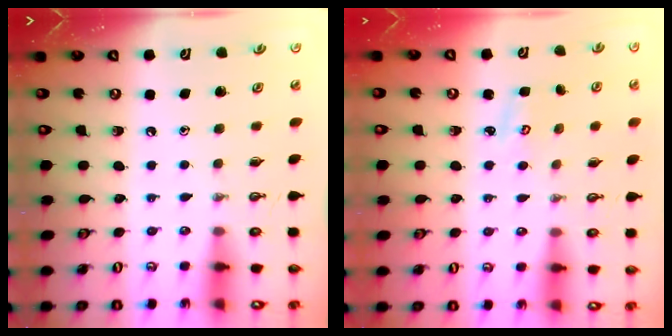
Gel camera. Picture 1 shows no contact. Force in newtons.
{"total": 2.6, "press": 2.6, "slide": 0.3}